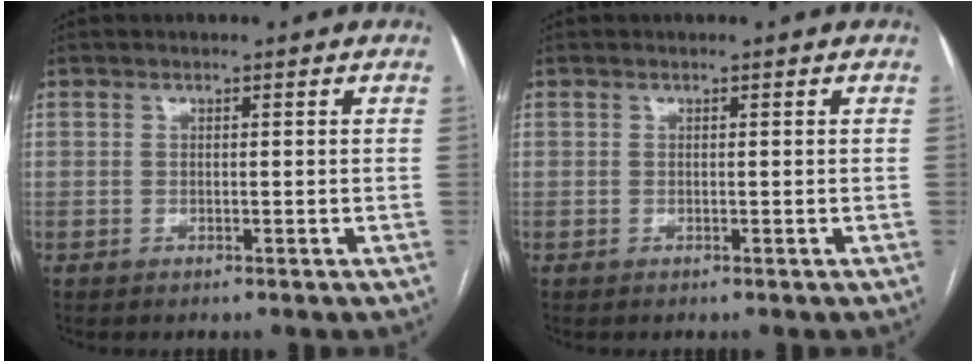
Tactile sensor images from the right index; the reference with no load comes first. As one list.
[{"total": 0.0}]